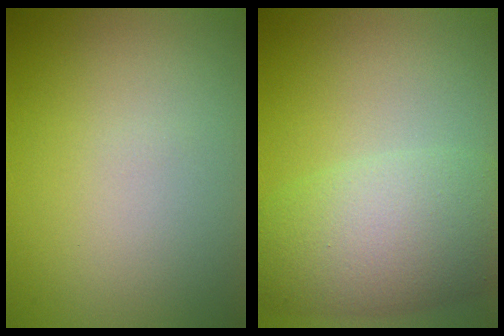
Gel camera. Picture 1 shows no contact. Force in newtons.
{"total": 7.4, "press": 7.4, "slide": 0.4}